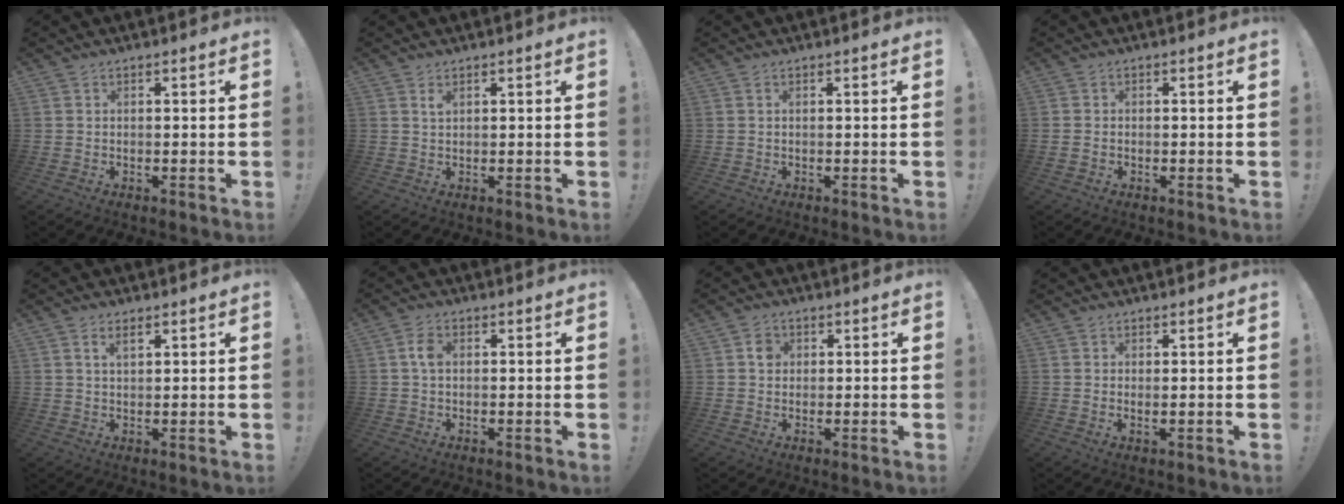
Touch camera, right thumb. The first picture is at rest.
{"total": 1.5, "force": [0.8, 0.5, 1.1], "torque": [-0.011, -0.004, 0.012]}
{"total": 0.0}
{"total": 0.7, "force": [-0.6, 0.2, 0.4], "torque": [-0.012, 0.004, -0.008]}
{"total": 2.8, "force": [1.5, 1.2, 2.1], "torque": [-0.035, -0.002, 0.025]}
{"total": 3.7, "force": [0.6, 2.2, 2.8], "torque": [-0.044, 0.005, 0.007]}
{"total": 3.0, "force": [0.5, 2.7, 1.3], "torque": [-0.007, 0.000, 0.005]}
{"total": 1.0, "force": [0.6, -0.2, 0.7], "torque": [-0.005, -0.006, 0.009]}